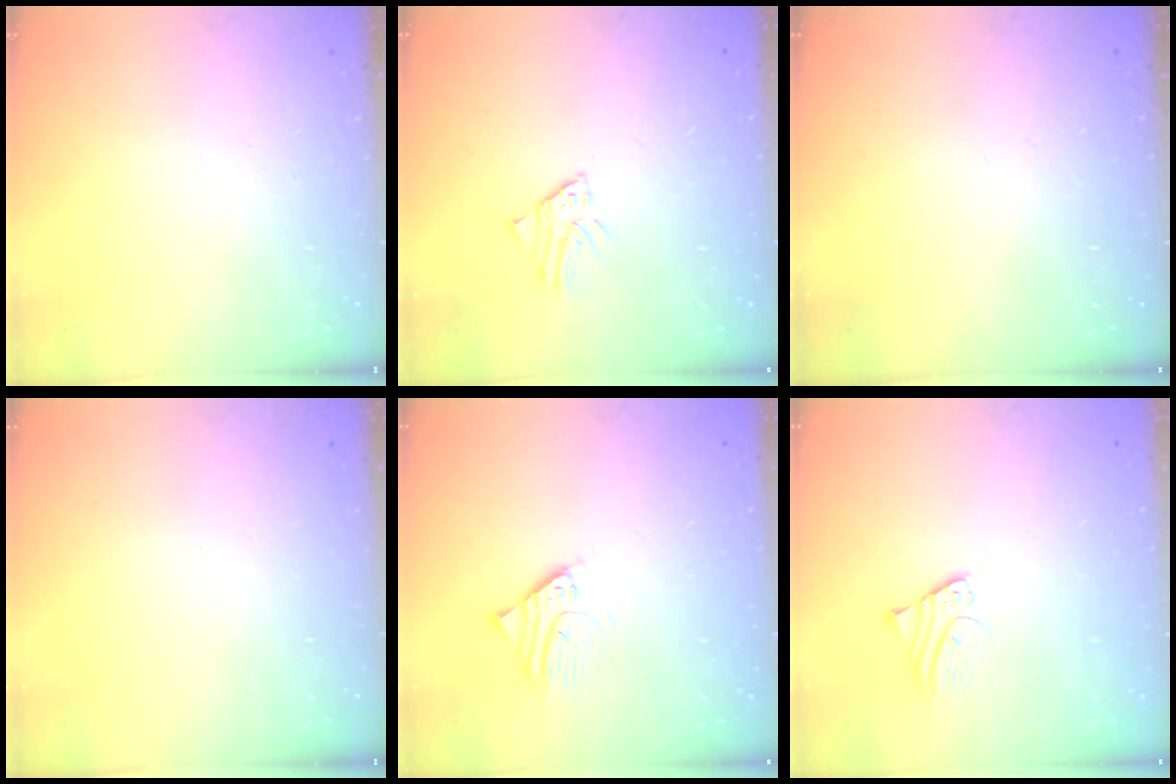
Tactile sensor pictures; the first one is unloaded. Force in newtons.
{"total": 2.4, "press": 2.4, "slide": 0.2}
{"total": 0.6, "press": 0.6, "slide": 0.0}
{"total": 0.0}
{"total": 3.9, "press": 3.9, "slide": 0.3}
{"total": 2.1, "press": 2.1, "slide": 0.1}